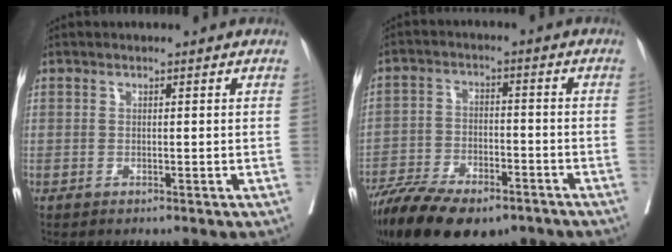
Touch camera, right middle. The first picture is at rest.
{"total": 16.8, "force": [-12.5, 6.4, 9.3], "torque": [-0.186, -0.016, -0.205]}